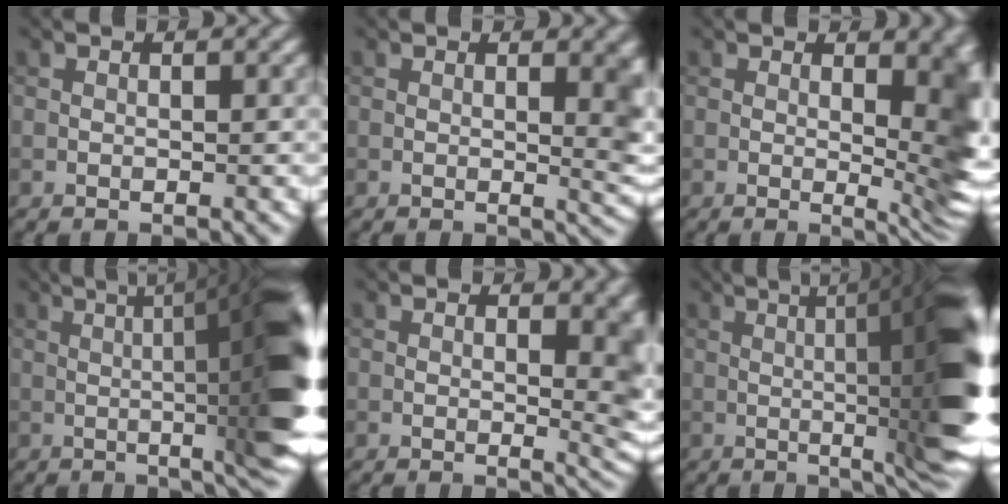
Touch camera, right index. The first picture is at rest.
{"total": 3.7, "force": [0.7, 1.1, 3.5], "torque": [-0.032, -0.001, 0.010]}
{"total": 8.0, "force": [1.1, 3.1, 7.3], "torque": [-0.070, -0.009, 0.018]}
{"total": 14.2, "force": [1.1, 3.8, 13.7], "torque": [-0.129, 0.024, 0.009]}
{"total": 4.7, "force": [0.5, 1.7, 4.4], "torque": [-0.036, -0.005, 0.009]}
{"total": 15.8, "force": [1.2, 4.2, 15.1], "torque": [-0.139, 0.025, 0.007]}